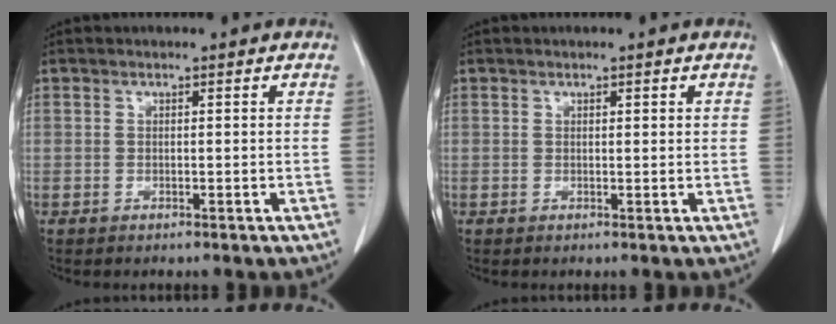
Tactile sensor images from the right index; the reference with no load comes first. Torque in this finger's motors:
{"motor_torque": [0.03, -0.03, -0.02, -0.01]}